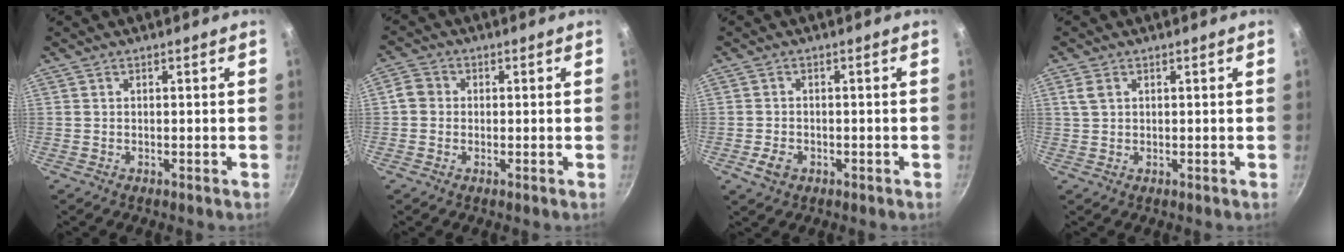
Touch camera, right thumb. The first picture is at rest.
{"total": 3.4, "force": [-0.2, 3.1, 1.4], "torque": [-0.015, 0.008, -0.015]}
{"total": 3.5, "force": [-1.5, 2.4, 2.0], "torque": [-0.033, 0.009, -0.024]}
{"total": 2.3, "force": [0.9, 1.6, 1.4], "torque": [-0.026, 0.001, 0.019]}